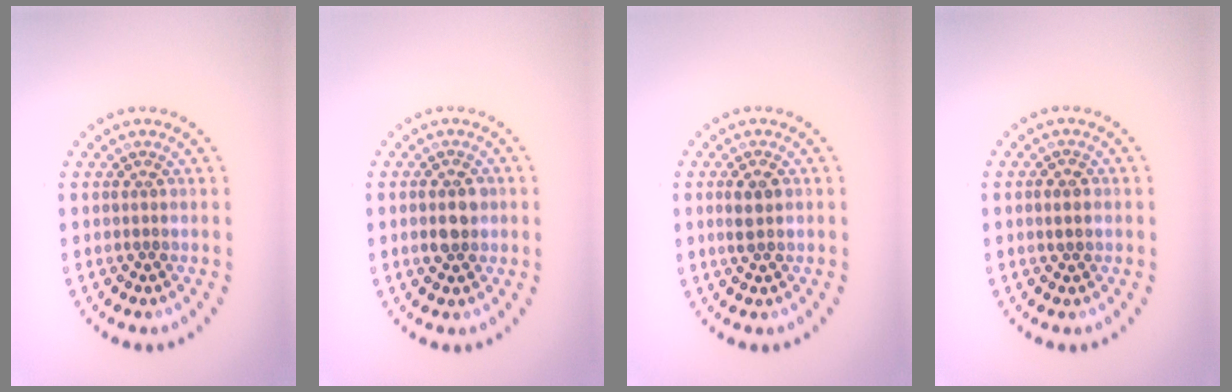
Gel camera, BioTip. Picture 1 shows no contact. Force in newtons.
{"total": 2.6, "press": 2.6, "slide": 0.2}
{"total": 1.8, "press": 1.7, "slide": 0.4}
{"total": 0.9, "press": 0.9, "slide": 0.1}